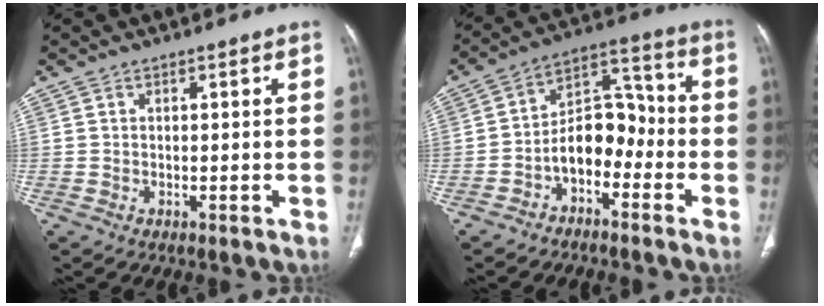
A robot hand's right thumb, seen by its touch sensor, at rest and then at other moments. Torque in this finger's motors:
{"motor_torque": [1.56, 1.28, 1.07, -0.62, 0.04]}